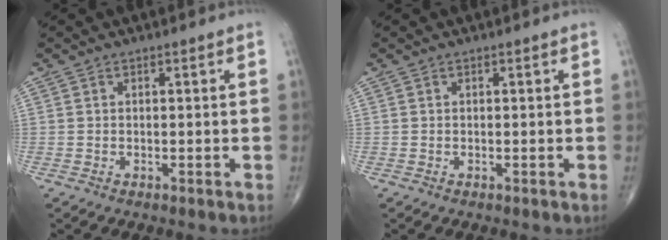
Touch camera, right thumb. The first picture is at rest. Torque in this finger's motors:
{"motor_torque": [-0.01, -0.03, 0.00, -0.03, 0.02]}